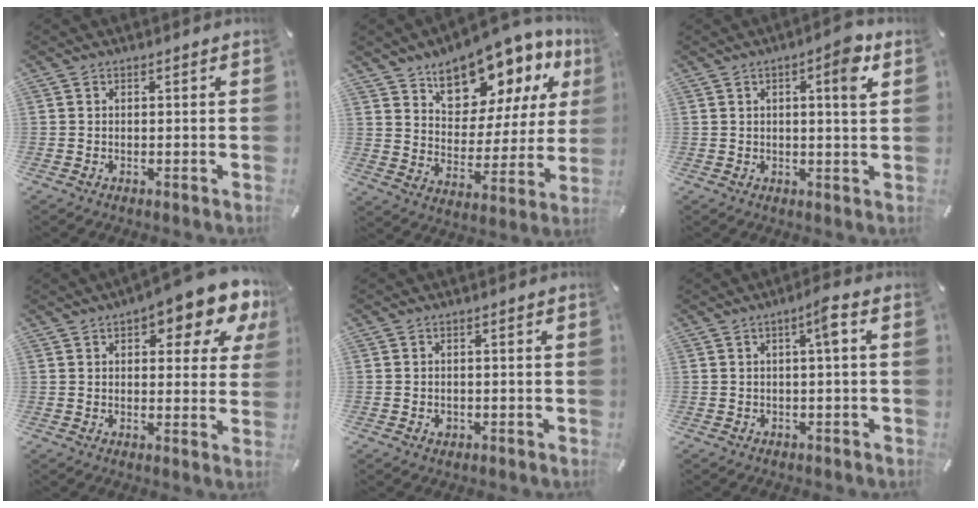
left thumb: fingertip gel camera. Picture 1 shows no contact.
{"total": 15.2, "force": [12.1, 7.3, 5.4], "torque": [-0.086, -0.102, 0.209]}
{"total": 6.2, "force": [2.4, 1.2, 5.6], "torque": [-0.073, -0.011, 0.028]}
{"total": 11.2, "force": [7.3, 4.1, 7.4], "torque": [-0.094, -0.047, 0.121]}
{"total": 1.3, "force": [-0.3, 1.1, 0.6], "torque": [-0.012, 0.002, -0.007]}
{"total": 3.9, "force": [0.7, 0.3, 3.9], "torque": [-0.068, 0.001, 0.005]}